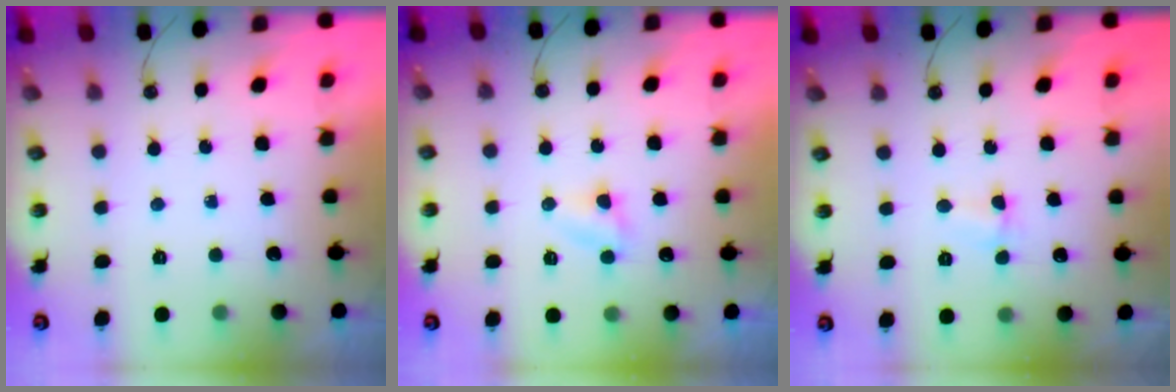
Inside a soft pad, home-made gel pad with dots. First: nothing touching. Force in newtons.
{"total": 4.5, "press": 4.4, "slide": 0.6}
{"total": 2.2, "press": 2.1, "slide": 0.5}